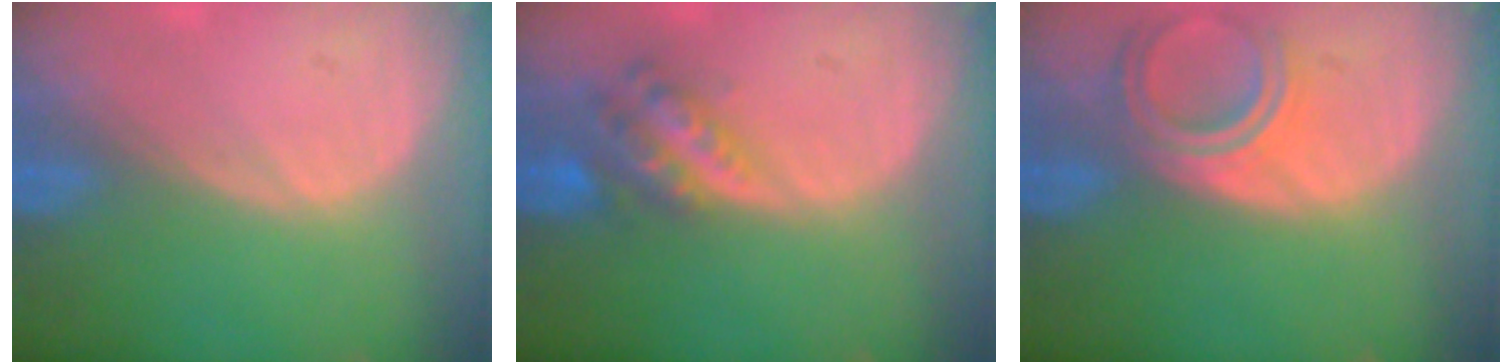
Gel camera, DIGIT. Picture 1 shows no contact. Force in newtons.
{"total": 6.0, "press": 5.2, "slide": 2.9}
{"total": 6.3, "press": 5.6, "slide": 2.8}